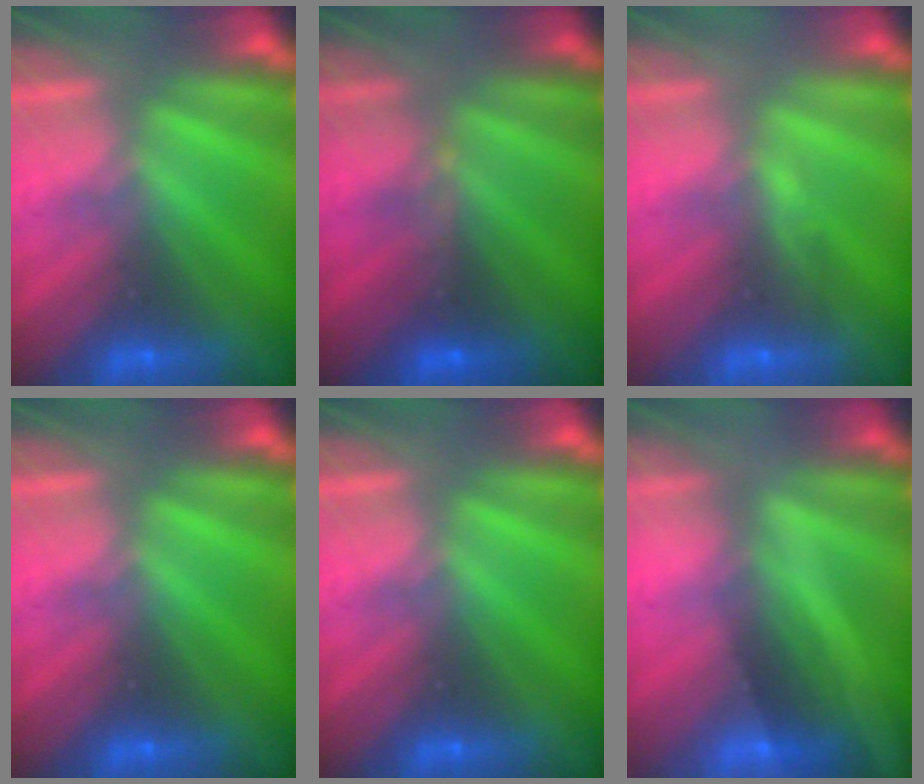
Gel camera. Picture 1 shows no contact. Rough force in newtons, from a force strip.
{"total": 3.0}
{"total": 2.6}
{"total": 0.0}
{"total": 0.0}
{"total": 2.1}